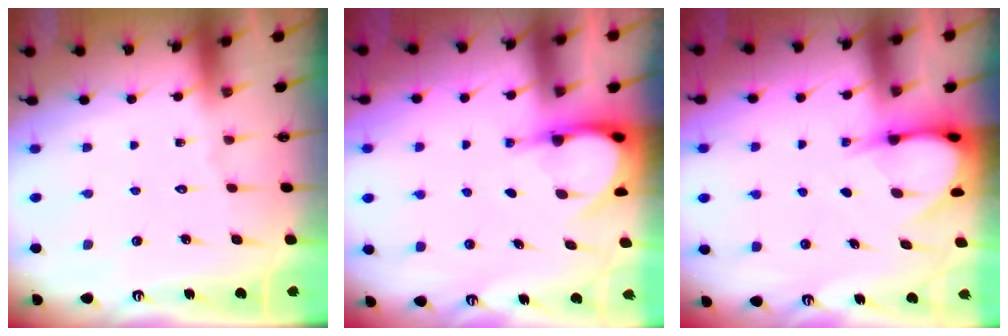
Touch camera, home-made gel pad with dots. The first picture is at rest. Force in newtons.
{"total": 4.8, "press": 4.8, "slide": 0.1}
{"total": 5.3, "press": 5.3, "slide": 0.7}